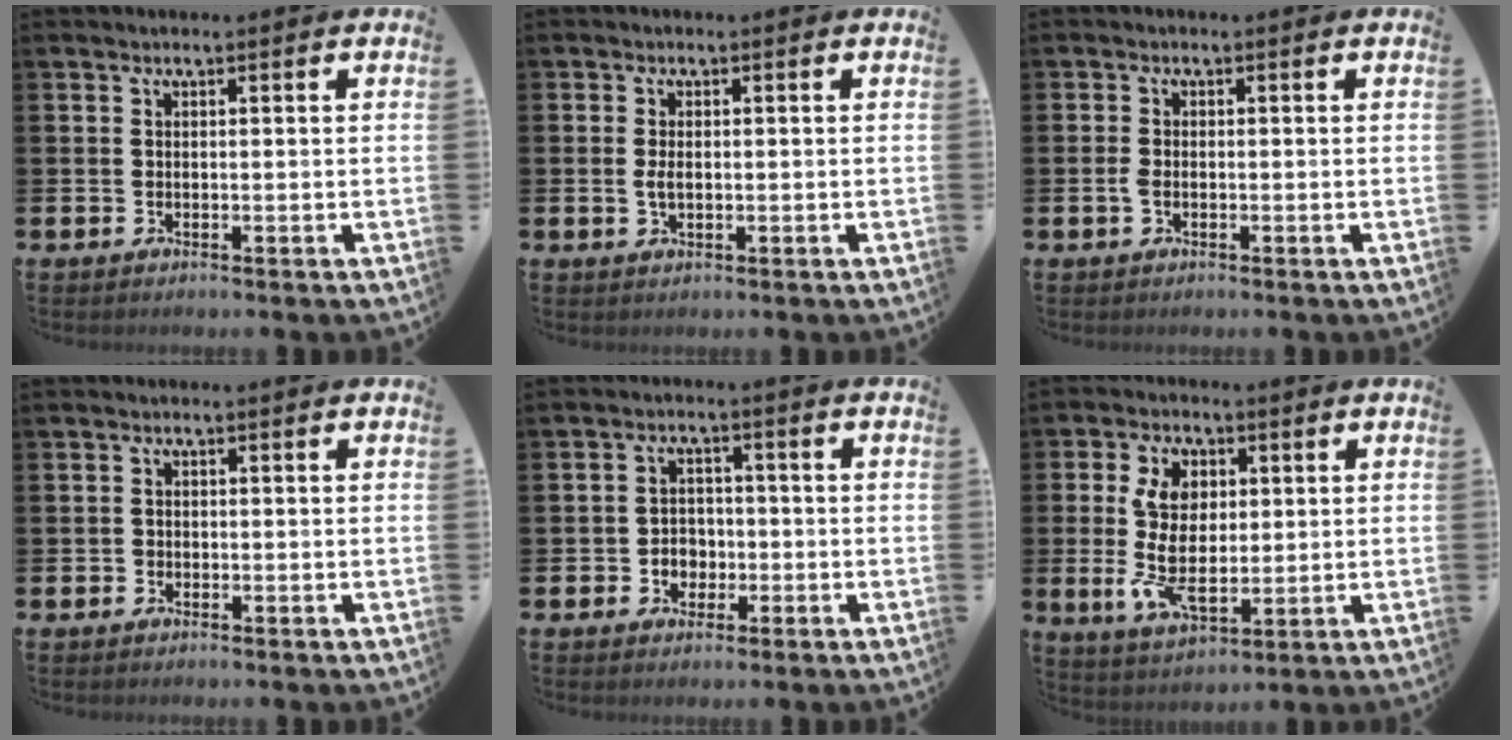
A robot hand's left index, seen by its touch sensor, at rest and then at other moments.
{"total": 1.8, "force": [0.1, 1.0, 1.5], "torque": [-0.023, 0.001, -0.001]}
{"total": 1.4, "force": [-0.9, 0.7, 0.9], "torque": [-0.020, 0.003, -0.017]}
{"total": 1.1, "force": [-0.9, 0.5, -0.3], "torque": [0.002, 0.006, -0.019]}
{"total": 2.9, "force": [-0.9, 2.6, 0.9], "torque": [-0.019, 0.002, -0.024]}
{"total": 9.0, "force": [1.5, 5.6, 6.9], "torque": [-0.140, -0.008, 0.020]}